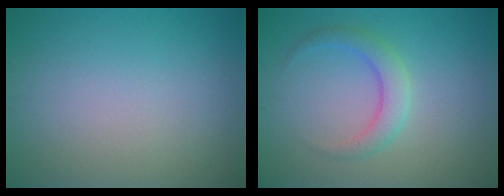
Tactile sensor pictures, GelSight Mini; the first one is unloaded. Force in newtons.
{"total": 2.7, "press": 2.7, "slide": 0.2}